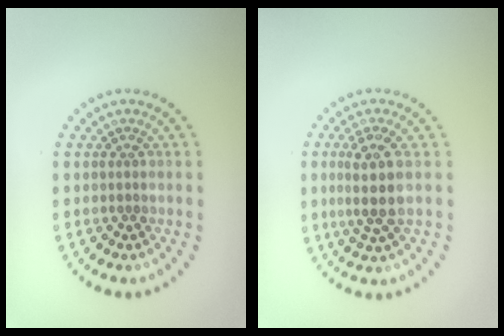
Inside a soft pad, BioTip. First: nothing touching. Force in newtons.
{"total": 3.5, "press": 3.0, "slide": 1.8}